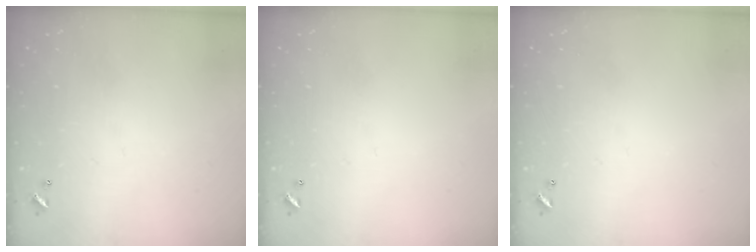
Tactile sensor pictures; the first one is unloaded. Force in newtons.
{"total": 0.0}
{"total": 0.0}